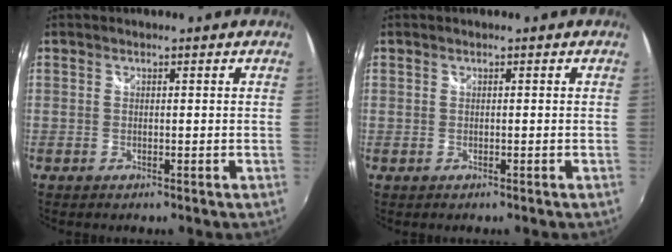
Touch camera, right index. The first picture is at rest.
{"total": 0.6, "force": [-0.3, 0.4, -0.2], "torque": [0.003, -0.003, -0.006]}